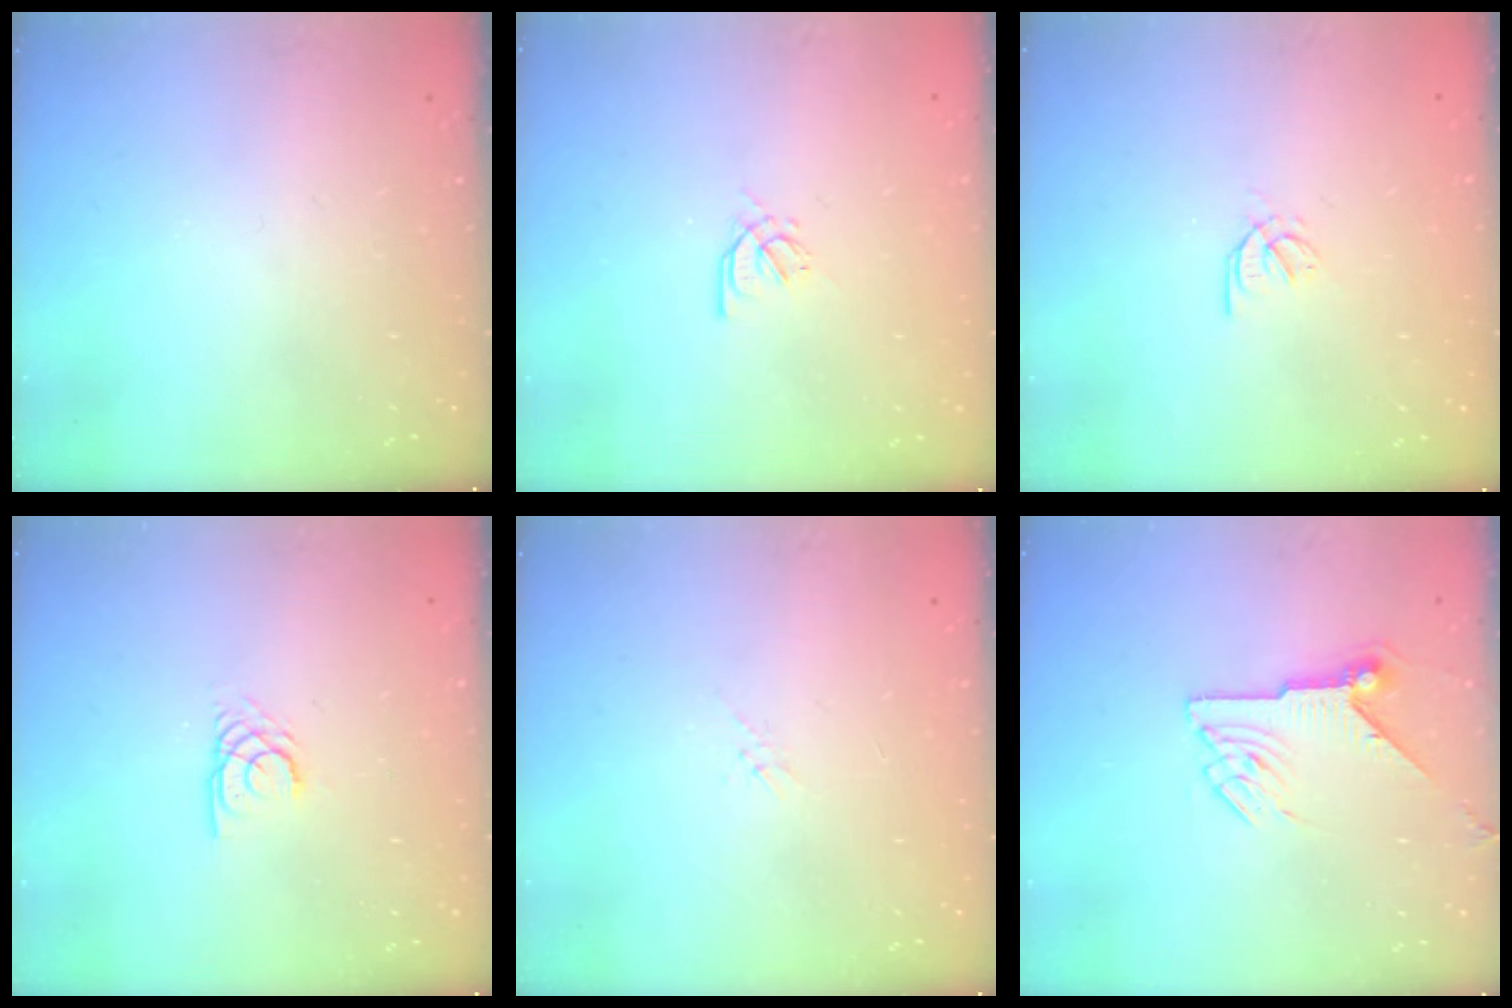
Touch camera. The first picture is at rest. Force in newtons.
{"total": 2.4, "press": 2.4, "slide": 0.5}
{"total": 2.6, "press": 2.5, "slide": 0.6}
{"total": 2.7, "press": 2.7, "slide": 0.1}
{"total": 0.5, "press": 0.5, "slide": 0.2}
{"total": 7.5, "press": 7.5, "slide": 0.4}